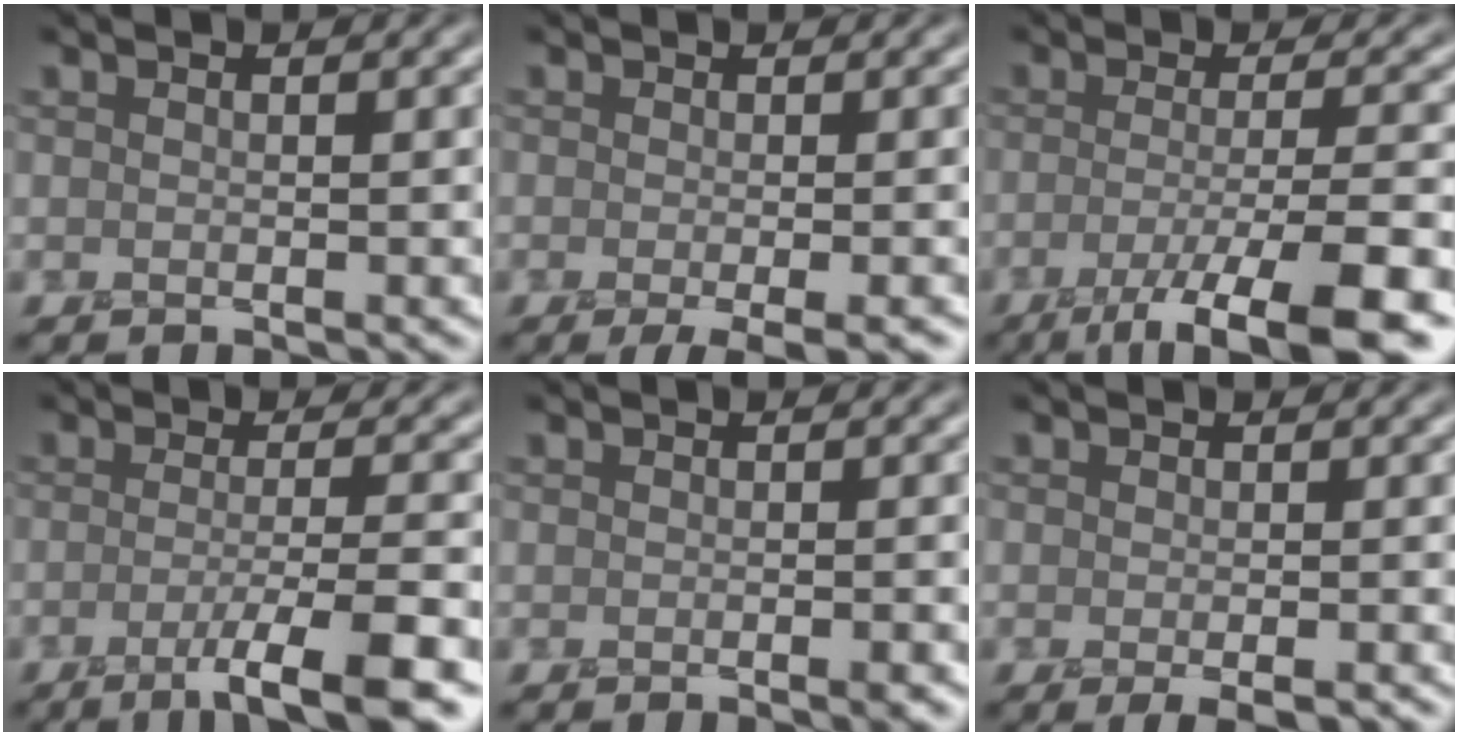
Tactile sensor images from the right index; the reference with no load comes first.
{"total": 2.8, "force": [-1.4, 0.5, 2.4], "torque": [-0.036, -0.009, -0.024]}
{"total": 7.8, "force": [-4.3, 1.5, 6.3], "torque": [-0.092, -0.007, -0.076]}
{"total": 5.8, "force": [-2.9, 0.8, 4.9], "torque": [-0.073, -0.005, -0.055]}
{"total": 0.8, "force": [-0.6, 0.1, 0.6], "torque": [-0.005, -0.001, -0.010]}
{"total": 1.7, "force": [-1.0, 0.3, 1.3], "torque": [-0.023, -0.011, -0.015]}